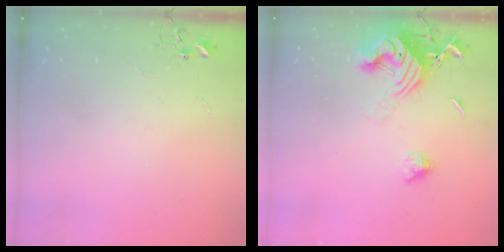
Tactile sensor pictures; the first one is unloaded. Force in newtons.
{"total": 15.6, "press": 15.5, "slide": 1.7}